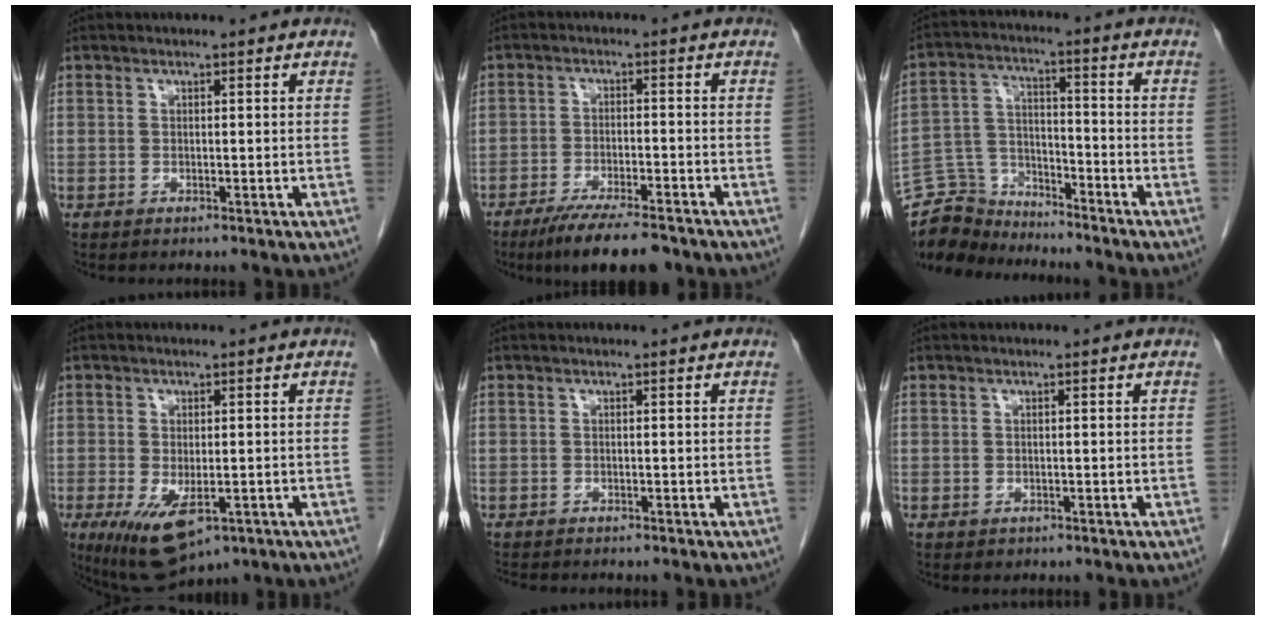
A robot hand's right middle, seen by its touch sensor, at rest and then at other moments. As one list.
[{"total": 9.4, "force": [-7.2, 1.7, 5.7], "torque": [-0.088, -0.018, -0.116]}, {"total": 9.2, "force": [-8.9, 2.4, -0.2], "torque": [-0.003, 0.018, -0.173]}, {"total": 8.8, "force": [-4.0, 3.8, 6.9], "torque": [-0.120, -0.021, -0.055]}, {"total": 2.8, "force": [-2.5, 0.6, 1.1], "torque": [-0.018, -0.006, -0.035]}, {"total": 0.5, "force": [-0.2, 0.5, 0.1], "torque": [-0.005, 0.002, 0.001]}]